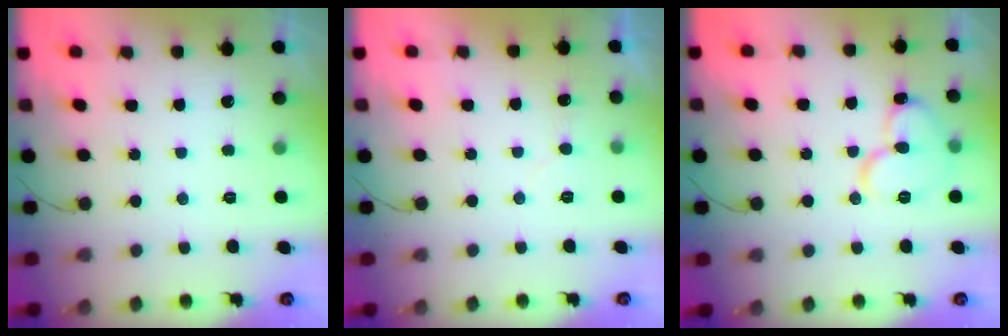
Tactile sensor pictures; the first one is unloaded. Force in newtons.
{"total": 3.6, "press": 3.6, "slide": 0.3}
{"total": 11.4, "press": 11.3, "slide": 1.4}